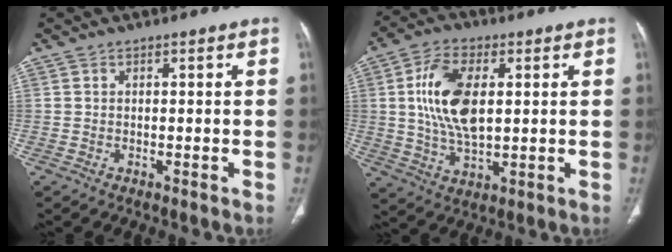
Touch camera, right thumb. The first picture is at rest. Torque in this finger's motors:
{"motor_torque": [2.62, 2.39, 1.16, -0.93, 0.16]}